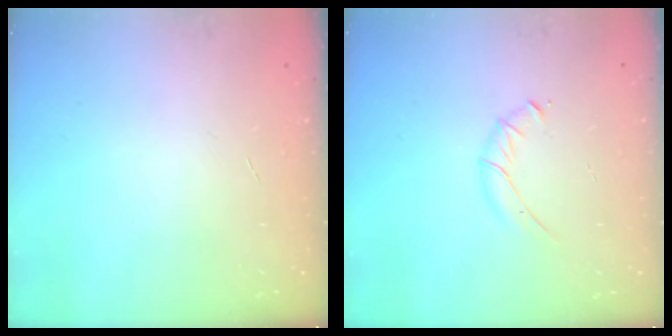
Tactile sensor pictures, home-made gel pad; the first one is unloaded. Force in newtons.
{"total": 4.9, "press": 4.7, "slide": 1.3}